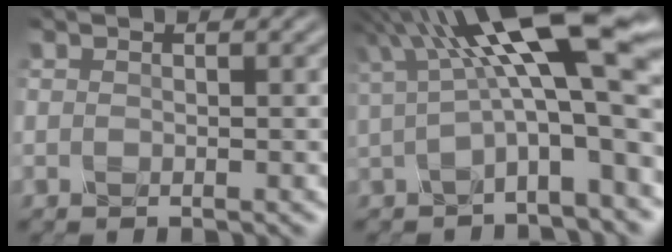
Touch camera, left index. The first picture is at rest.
{"total": 12.9, "force": [3.6, 3.3, 11.9], "torque": [-0.184, 0.019, 0.058]}